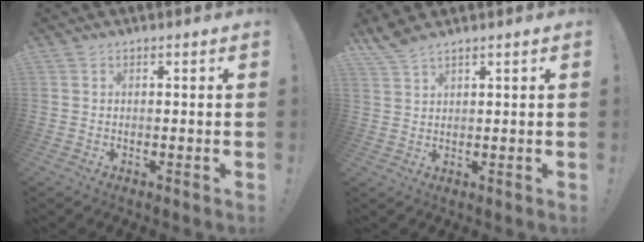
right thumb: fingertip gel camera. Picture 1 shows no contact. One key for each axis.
{"total": 3.7, "fx": 3.4, "fy": 0.2, "fz": 1.6, "tx": -0.039, "ty": -0.020, "tz": 0.063}